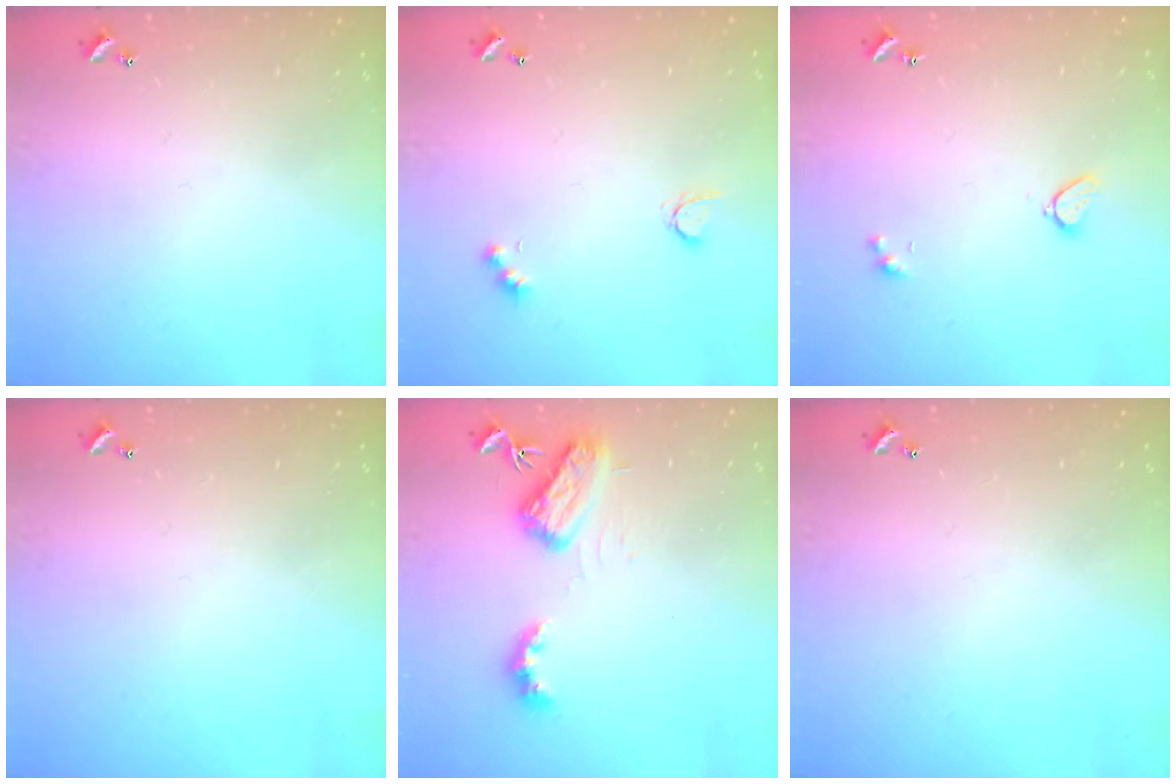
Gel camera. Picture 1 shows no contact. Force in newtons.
{"total": 3.2, "press": 3.2, "slide": 0.6}
{"total": 1.9, "press": 1.9, "slide": 0.3}
{"total": 0.0}
{"total": 7.0, "press": 7.0, "slide": 0.1}
{"total": 0.0}